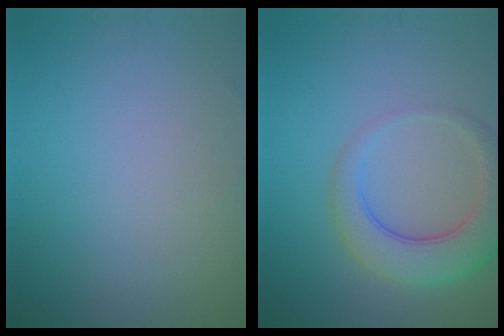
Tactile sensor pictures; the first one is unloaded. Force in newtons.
{"total": 5.6, "press": 5.6, "slide": 0.5}